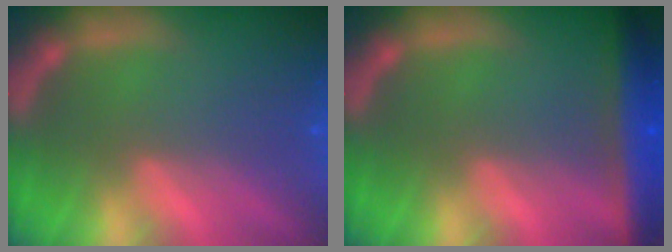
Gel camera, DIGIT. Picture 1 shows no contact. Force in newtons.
{"total": 6.0}